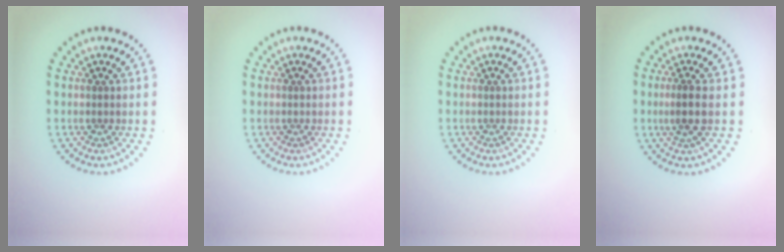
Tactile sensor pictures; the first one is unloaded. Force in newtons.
{"total": 0.0}
{"total": 0.0}
{"total": 1.6, "press": 1.2, "slide": 1.0}